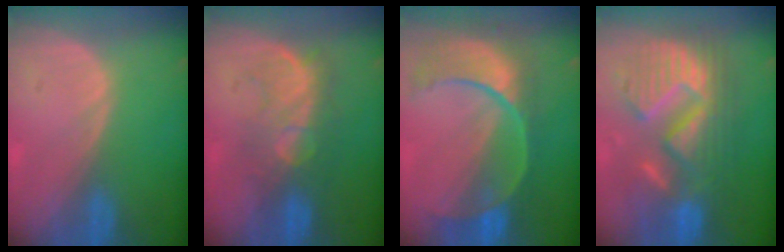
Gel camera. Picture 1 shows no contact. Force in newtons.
{"total": 8.1, "press": 7.9, "slide": 1.9}
{"total": 11.2, "press": 9.4, "slide": 6.2}
{"total": 12.9, "press": 12.8, "slide": 1.4}